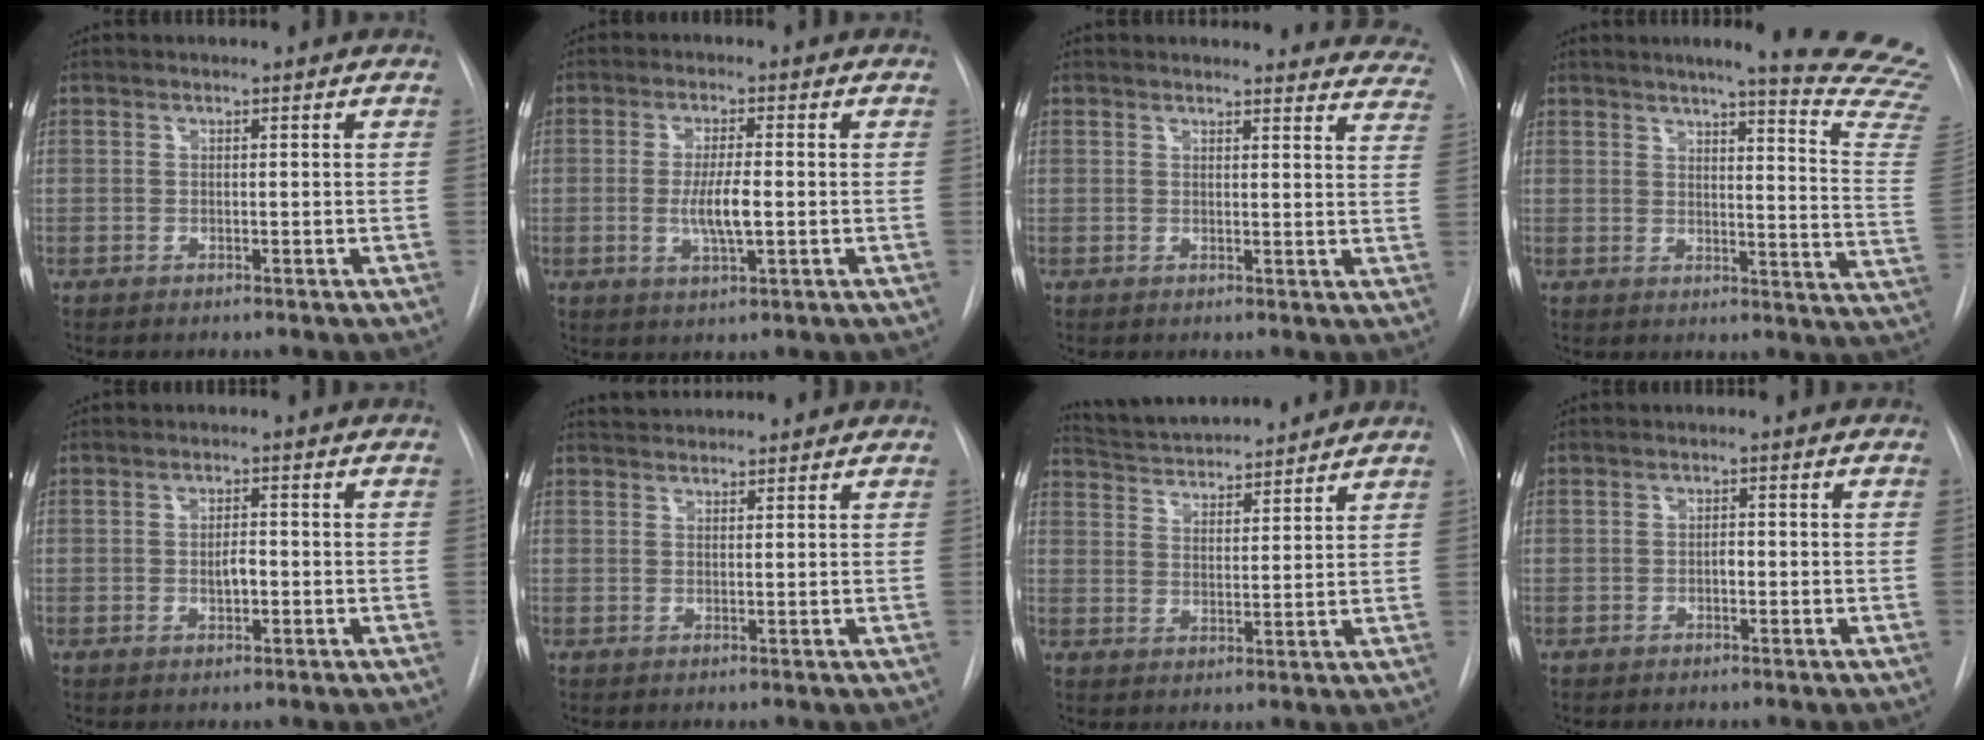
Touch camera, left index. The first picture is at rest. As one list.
[{"total": 5.3, "force": [-1.2, 0.8, 5.1], "torque": [-0.100, -0.014, -0.020]}, {"total": 15.8, "force": [15.2, 3.3, 2.2], "torque": [0.009, -0.076, 0.132]}, {"total": 19.7, "force": [17.3, -0.3, 9.5], "torque": [-0.110, -0.126, 0.181]}, {"total": 2.4, "force": [-1.1, 1.0, 2.0], "torque": [-0.032, -0.004, -0.015]}, {"total": 5.0, "force": [4.8, 0.9, 1.1], "torque": [-0.016, 0.033, 0.066]}, {"total": 13.0, "force": [12.2, 1.4, 4.2], "torque": [-0.075, 0.014, 0.193]}, {"total": 1.3, "force": [-1.0, 0.5, 0.8], "torque": [-0.011, -0.003, -0.018]}]